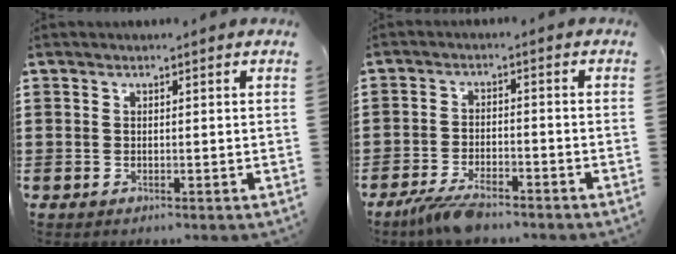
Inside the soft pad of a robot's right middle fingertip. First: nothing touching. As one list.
[{"total": 4.5, "force": [-3.7, 0.9, 2.5], "torque": [-0.059, -0.005, -0.073]}]